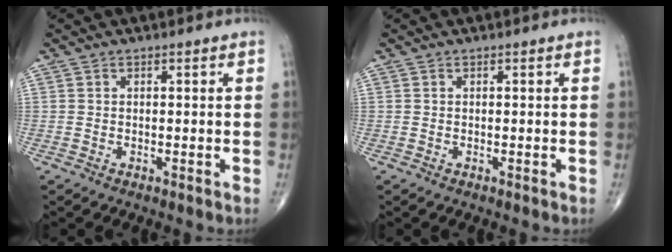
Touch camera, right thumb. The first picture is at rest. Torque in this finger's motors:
{"motor_torque": [-0.20, -0.13, -0.01, 0.01, 0.01]}